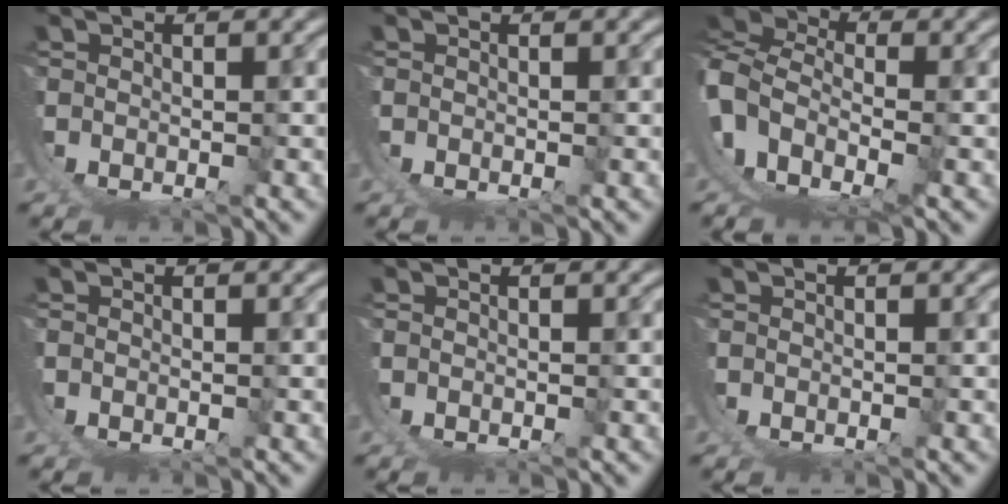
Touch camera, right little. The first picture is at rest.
{"total": 0.0}
{"total": 10.0, "force": [-1.0, 8.1, 5.8], "torque": [-0.137, -0.021, -0.028]}
{"total": 0.0}
{"total": 0.0}
{"total": 0.0}